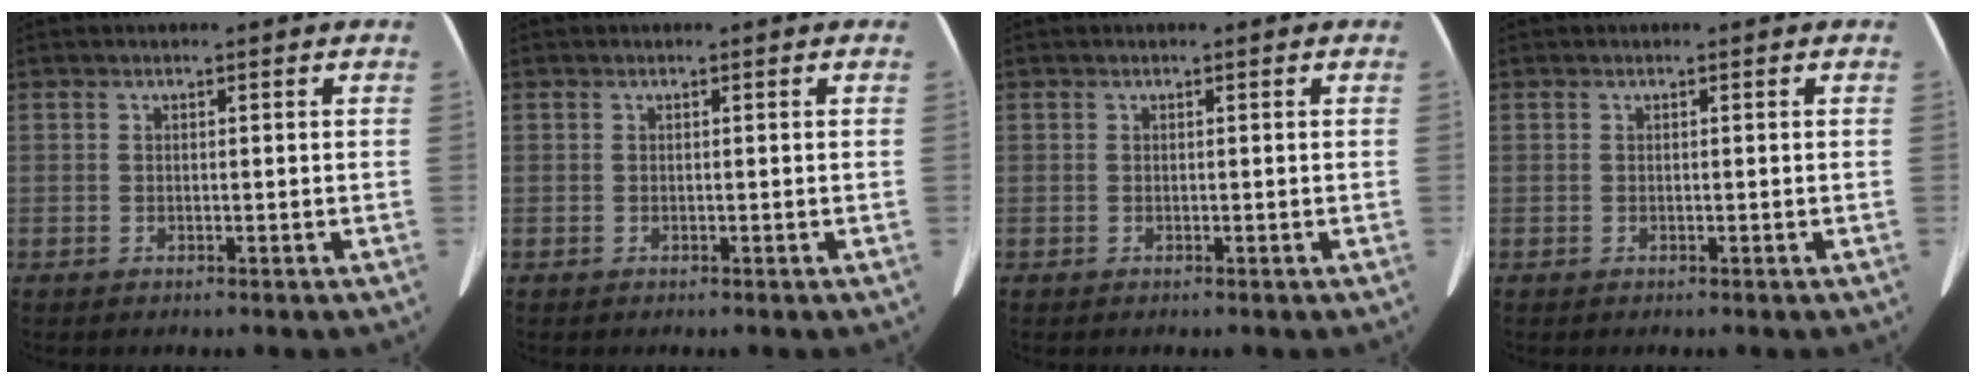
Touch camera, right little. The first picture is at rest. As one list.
[{"total": 0.0}, {"total": 0.0}, {"total": 0.0}]